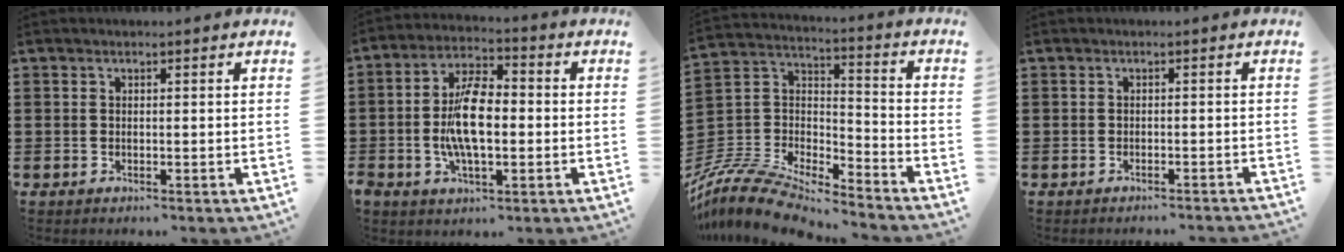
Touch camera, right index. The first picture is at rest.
{"total": 9.7, "force": [-1.1, 4.2, 8.6], "torque": [-0.185, 0.003, -0.026]}
{"total": 9.6, "force": [-8.9, 2.4, 2.7], "torque": [-0.075, 0.006, -0.182]}
{"total": 1.0, "force": [-1.0, 0.0, 0.0], "torque": [-0.003, 0.003, -0.022]}